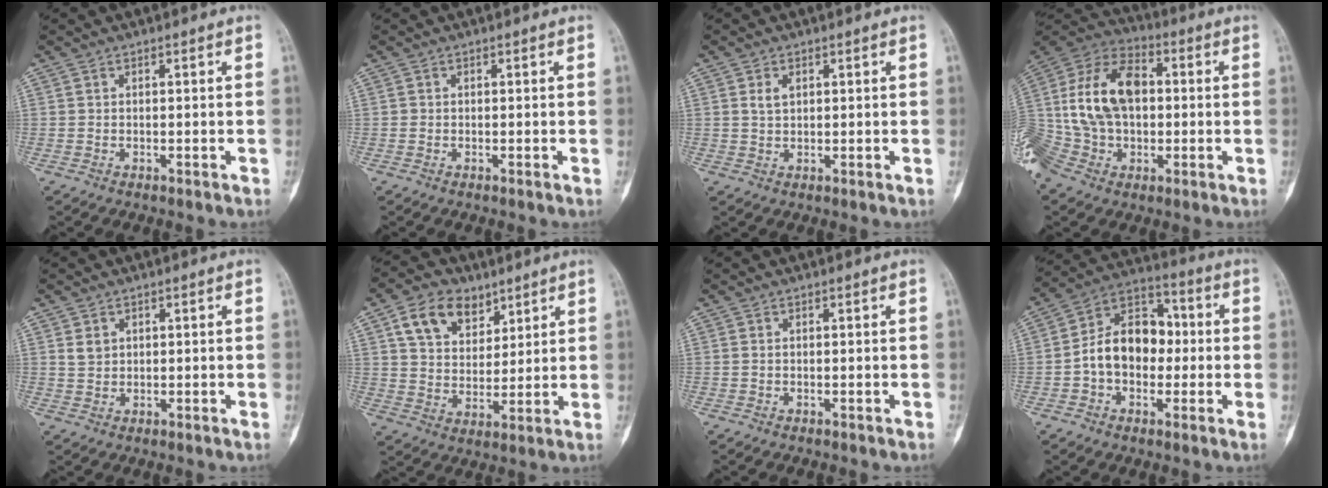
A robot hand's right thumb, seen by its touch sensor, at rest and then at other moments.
{"total": 0.0}
{"total": 2.2, "force": [0.8, 1.4, 1.6], "torque": [-0.027, -0.001, 0.017]}
{"total": 22.0, "force": [0.6, 15.1, 16.0], "torque": [-0.334, 0.034, 0.014]}
{"total": 2.3, "force": [1.0, 1.8, 0.9], "torque": [-0.007, -0.008, 0.021]}
{"total": 11.3, "force": [6.2, 7.6, 5.6], "torque": [-0.073, -0.021, 0.114]}
{"total": 0.0}
{"total": 13.1, "force": [-0.8, 9.3, 9.1], "torque": [-0.123, 0.042, -0.024]}